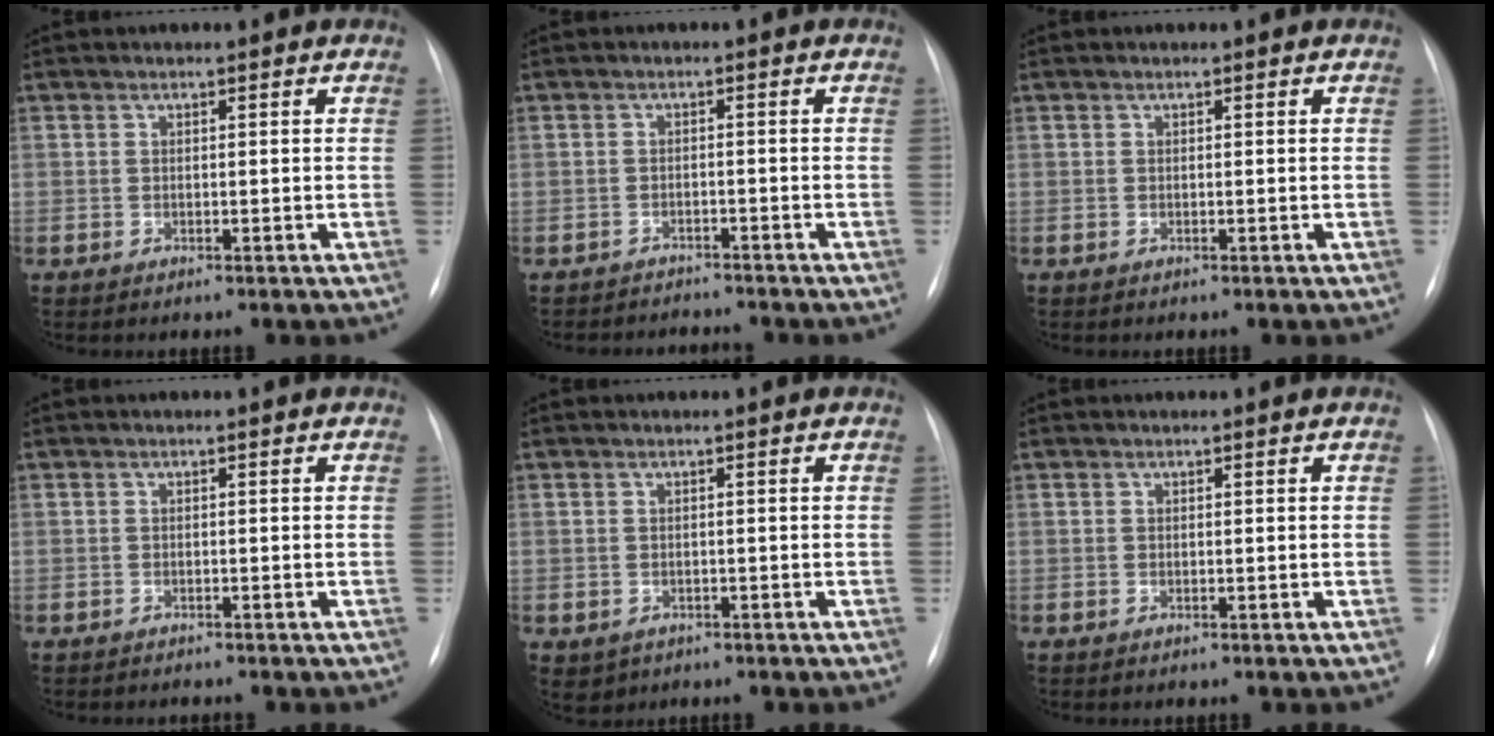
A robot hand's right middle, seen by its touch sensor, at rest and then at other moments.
{"total": 4.2, "force": [-4.1, 1.0, 0.0], "torque": [0.002, -0.004, -0.060]}
{"total": 0.0}
{"total": 1.4, "force": [-1.3, 0.4, 0.2], "torque": [-0.005, -0.002, -0.017]}
{"total": 2.2, "force": [-1.0, 1.9, 0.5], "torque": [-0.007, 0.001, -0.004]}
{"total": 0.0}